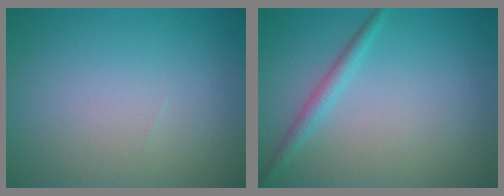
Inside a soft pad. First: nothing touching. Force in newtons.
{"total": 1.8, "press": 1.8, "slide": 0.1}